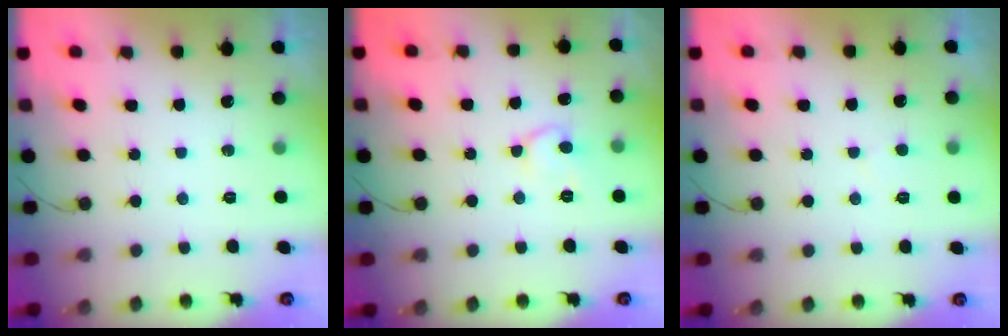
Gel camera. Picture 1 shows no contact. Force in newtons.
{"total": 7.7, "press": 7.7, "slide": 0.6}
{"total": 3.0, "press": 3.0, "slide": 0.3}